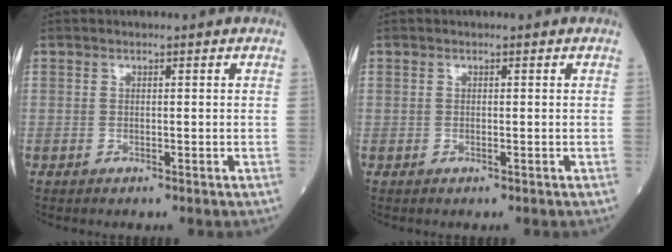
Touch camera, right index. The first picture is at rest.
{"total": 0.0}